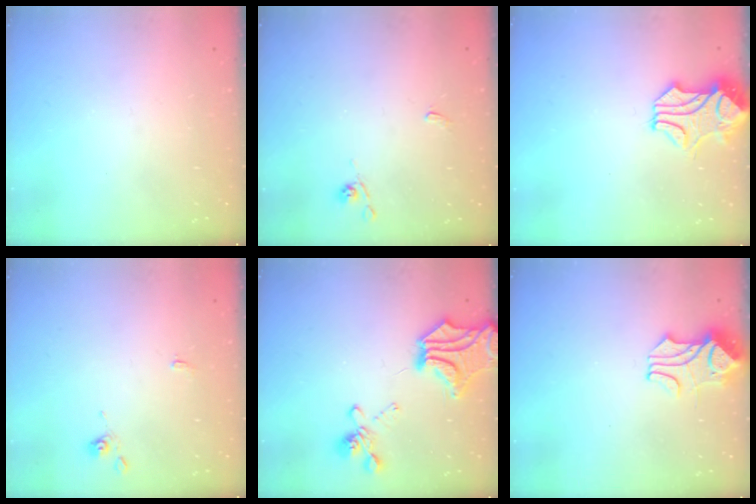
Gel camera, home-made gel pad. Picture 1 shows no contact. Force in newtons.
{"total": 1.6, "press": 1.4, "slide": 0.7}
{"total": 0.8, "press": 0.3, "slide": 0.7}
{"total": 0.7, "press": 0.5, "slide": 0.4}
{"total": 6.7, "press": 5.7, "slide": 3.6}
{"total": 1.7, "press": 1.2, "slide": 1.1}